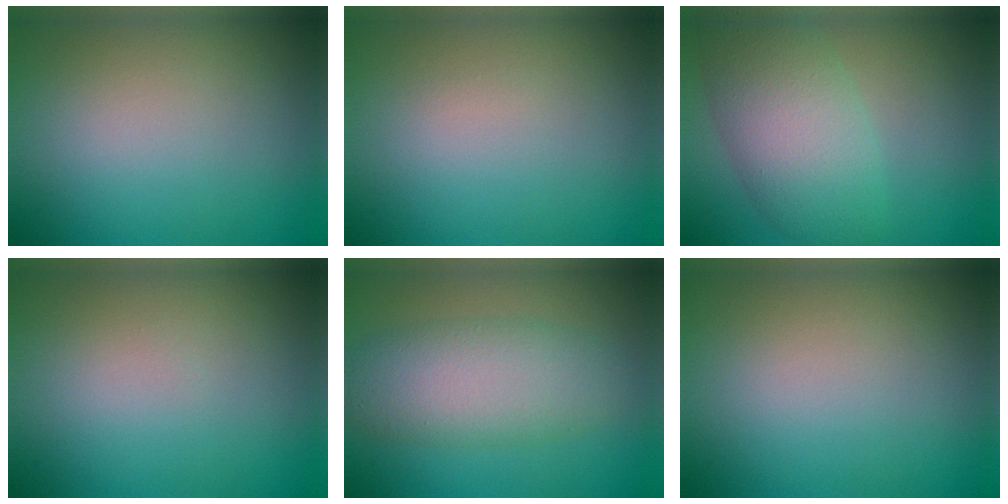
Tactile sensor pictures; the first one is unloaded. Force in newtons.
{"total": 0.0}
{"total": 7.0, "press": 7.0, "slide": 0.3}
{"total": 0.0}
{"total": 6.2, "press": 6.2, "slide": 0.2}
{"total": 0.0}